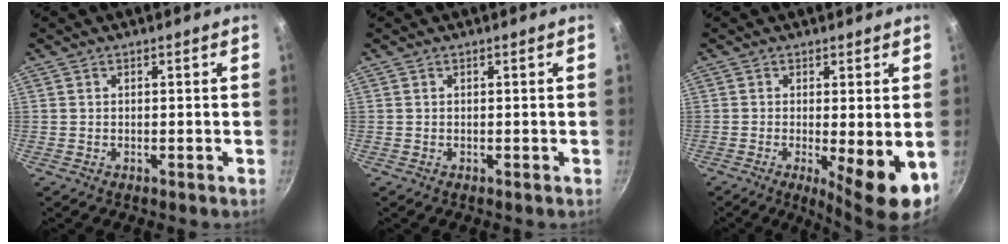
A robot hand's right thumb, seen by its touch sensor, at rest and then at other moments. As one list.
[{"total": 0.0}, {"total": 8.6, "force": [-1.6, 1.6, 8.3], "torque": [-0.114, -0.011, -0.015]}]